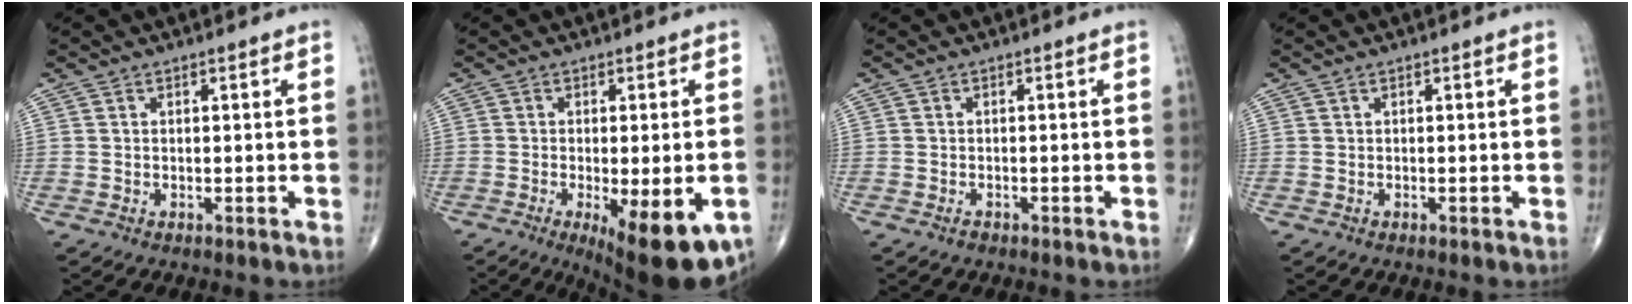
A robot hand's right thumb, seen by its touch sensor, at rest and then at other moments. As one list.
[{"total": 14.9, "force": [-6.2, 4.9, 12.6], "torque": [-0.142, -0.009, -0.076]}, {"total": 0.6, "force": [-0.5, 0.2, 0.2], "torque": [-0.001, 0.001, -0.010]}, {"total": 0.0}]